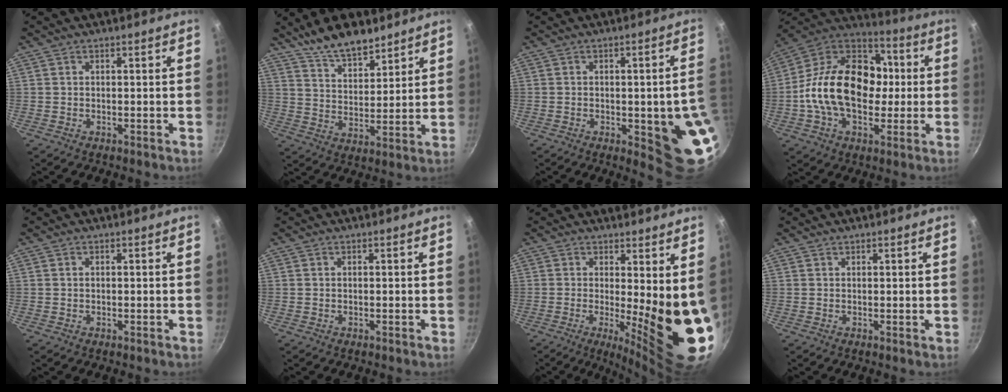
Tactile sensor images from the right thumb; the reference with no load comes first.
{"total": 11.0, "force": [8.9, 4.0, 5.1], "torque": [-0.057, -0.050, 0.157]}
{"total": 13.1, "force": [-2.4, 3.7, 12.4], "torque": [-0.111, 0.009, -0.026]}
{"total": 23.5, "force": [-0.7, 16.2, 16.9], "torque": [-0.251, 0.044, -0.031]}
{"total": 0.0}
{"total": 0.0}
{"total": 13.6, "force": [1.4, 3.7, 13.0], "torque": [-0.145, -0.049, 0.027]}
{"total": 0.6, "force": [0.6, 0.1, 0.0], "torque": [0.002, -0.004, 0.008]}